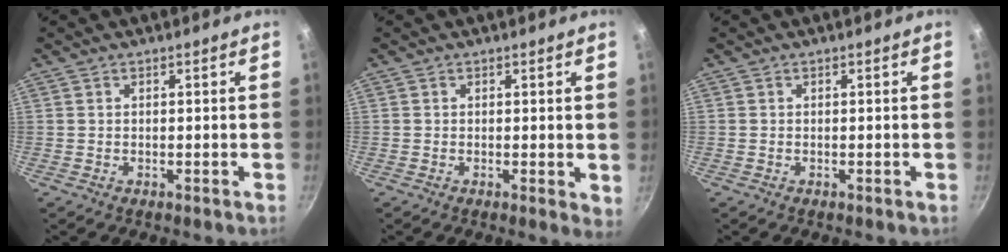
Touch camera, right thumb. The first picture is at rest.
{"total": 2.2, "force": [0.1, 1.0, 1.9], "torque": [-0.023, -0.006, 0.000]}
{"total": 0.0}